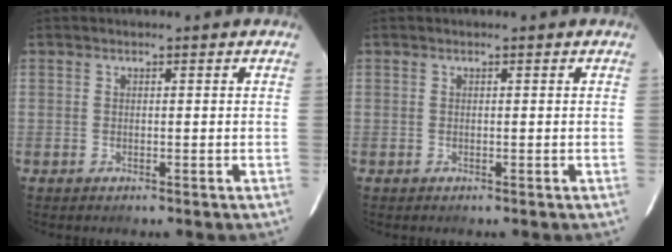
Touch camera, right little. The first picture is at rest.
{"total": 0.0}